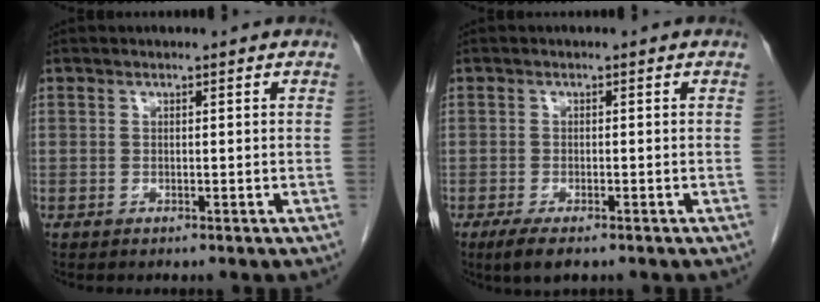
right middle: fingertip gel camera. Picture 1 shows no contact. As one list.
[{"total": 3.6, "force": [-2.4, 1.0, 2.6], "torque": [-0.051, -0.008, -0.037]}]